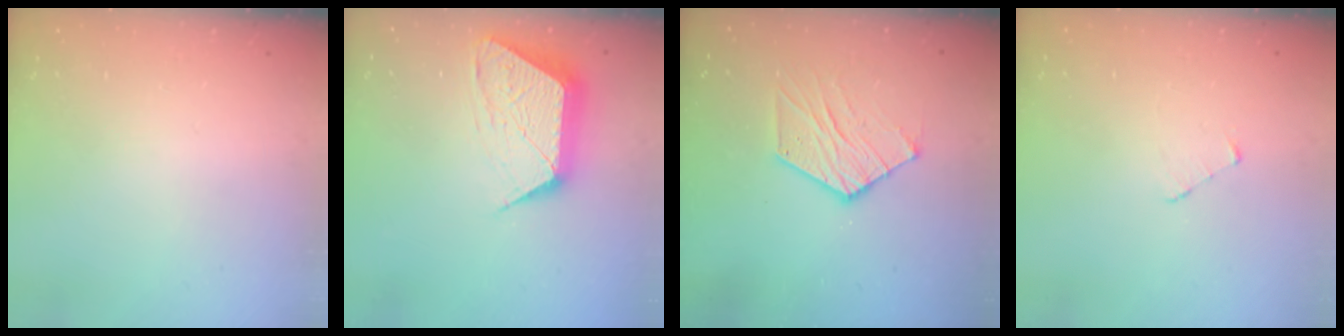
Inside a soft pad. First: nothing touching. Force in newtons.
{"total": 12.3, "press": 12.2, "slide": 0.7}
{"total": 9.6, "press": 9.6, "slide": 0.5}
{"total": 2.7, "press": 2.7, "slide": 0.3}